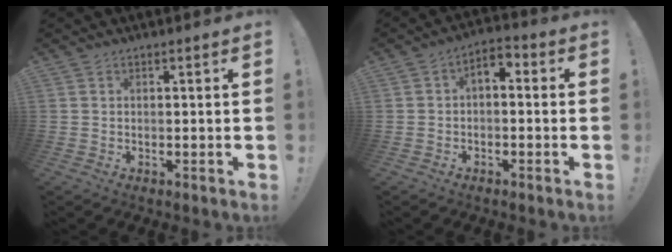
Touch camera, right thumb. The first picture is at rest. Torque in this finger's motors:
{"motor_torque": [0.62, 0.87, 0.65, -0.11, -0.04]}